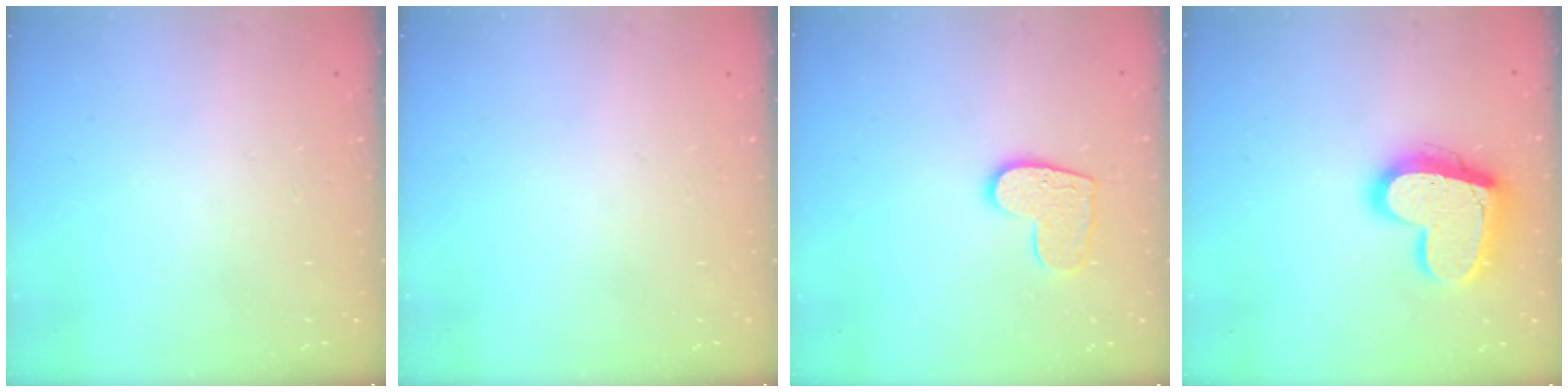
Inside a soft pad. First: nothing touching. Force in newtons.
{"total": 0.0}
{"total": 9.8, "press": 9.8, "slide": 0.3}
{"total": 18.1, "press": 18.1, "slide": 1.6}